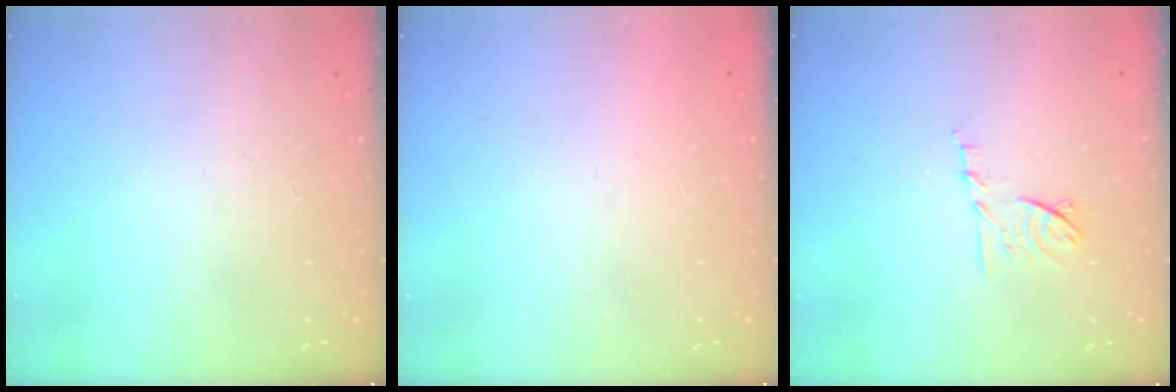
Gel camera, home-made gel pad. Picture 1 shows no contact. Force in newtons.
{"total": 1.5, "press": 1.5, "slide": 0.1}
{"total": 8.2, "press": 8.2, "slide": 0.8}